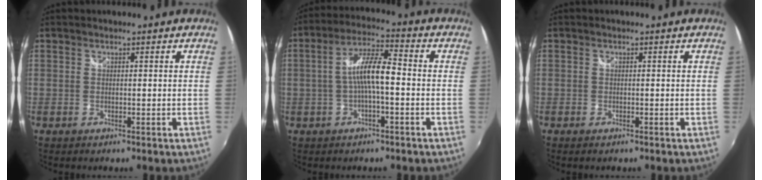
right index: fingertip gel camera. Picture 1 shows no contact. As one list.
[{"total": 7.7, "force": [-1.3, 1.5, 7.5], "torque": [-0.152, 0.016, -0.024]}, {"total": 0.8, "force": [-0.7, 0.4, 0.3], "torque": [-0.005, -0.005, -0.015]}]